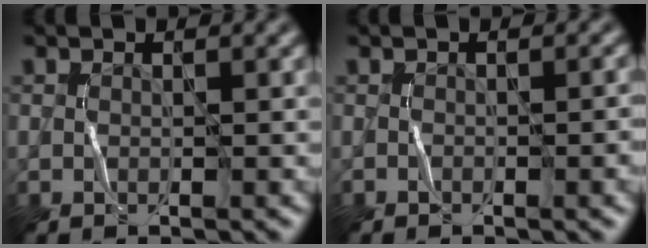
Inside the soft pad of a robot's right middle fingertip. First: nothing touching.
{"total": 2.6, "force": [-1.0, 1.1, 2.2], "torque": [-0.010, 0.014, -0.010]}